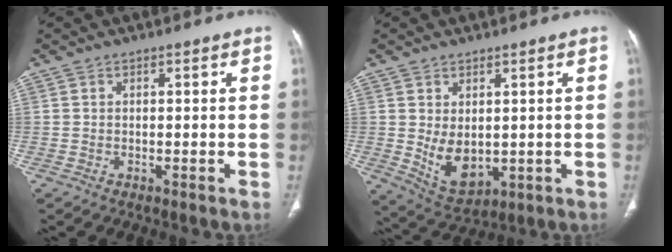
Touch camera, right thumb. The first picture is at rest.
{"total": 7.7, "force": [0.1, 5.0, 5.9], "torque": [-0.084, -0.015, 0.029]}